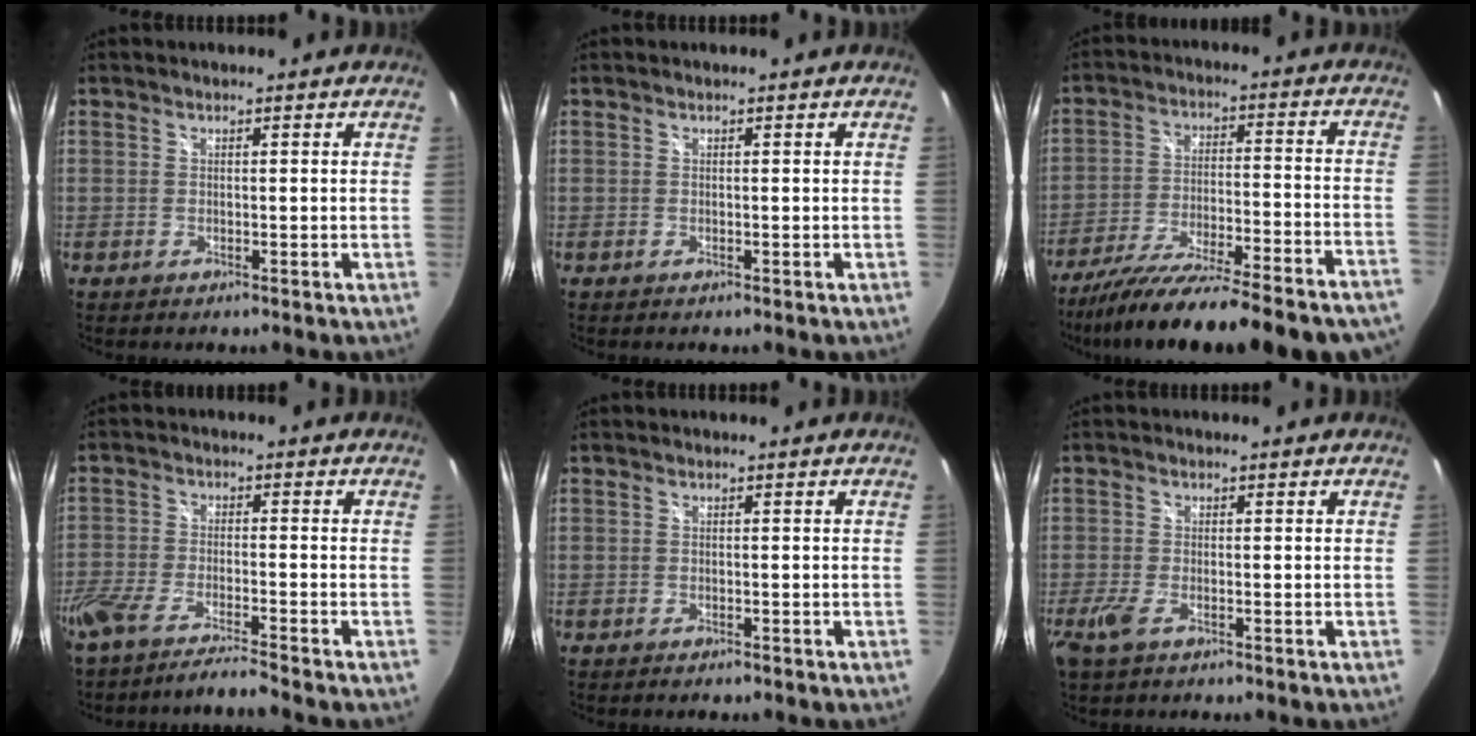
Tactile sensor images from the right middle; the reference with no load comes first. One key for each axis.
{"total": 0.0}
{"total": 26.4, "fx": -22.8, "fy": 2.3, "fz": 13.2, "tx": -0.225, "ty": -0.077, "tz": -0.330}
{"total": 8.6, "fx": -7.7, "fy": -0.4, "fz": 3.8, "tx": -0.096, "ty": -0.026, "tz": -0.139}
{"total": 1.1, "fx": -0.9, "fy": 0.5, "fz": 0.4, "tx": -0.009, "ty": -0.004, "tz": -0.016}
{"total": 3.2, "fx": -1.8, "fy": 1.2, "fz": 2.3, "tx": -0.055, "ty": -0.009, "tz": -0.036}